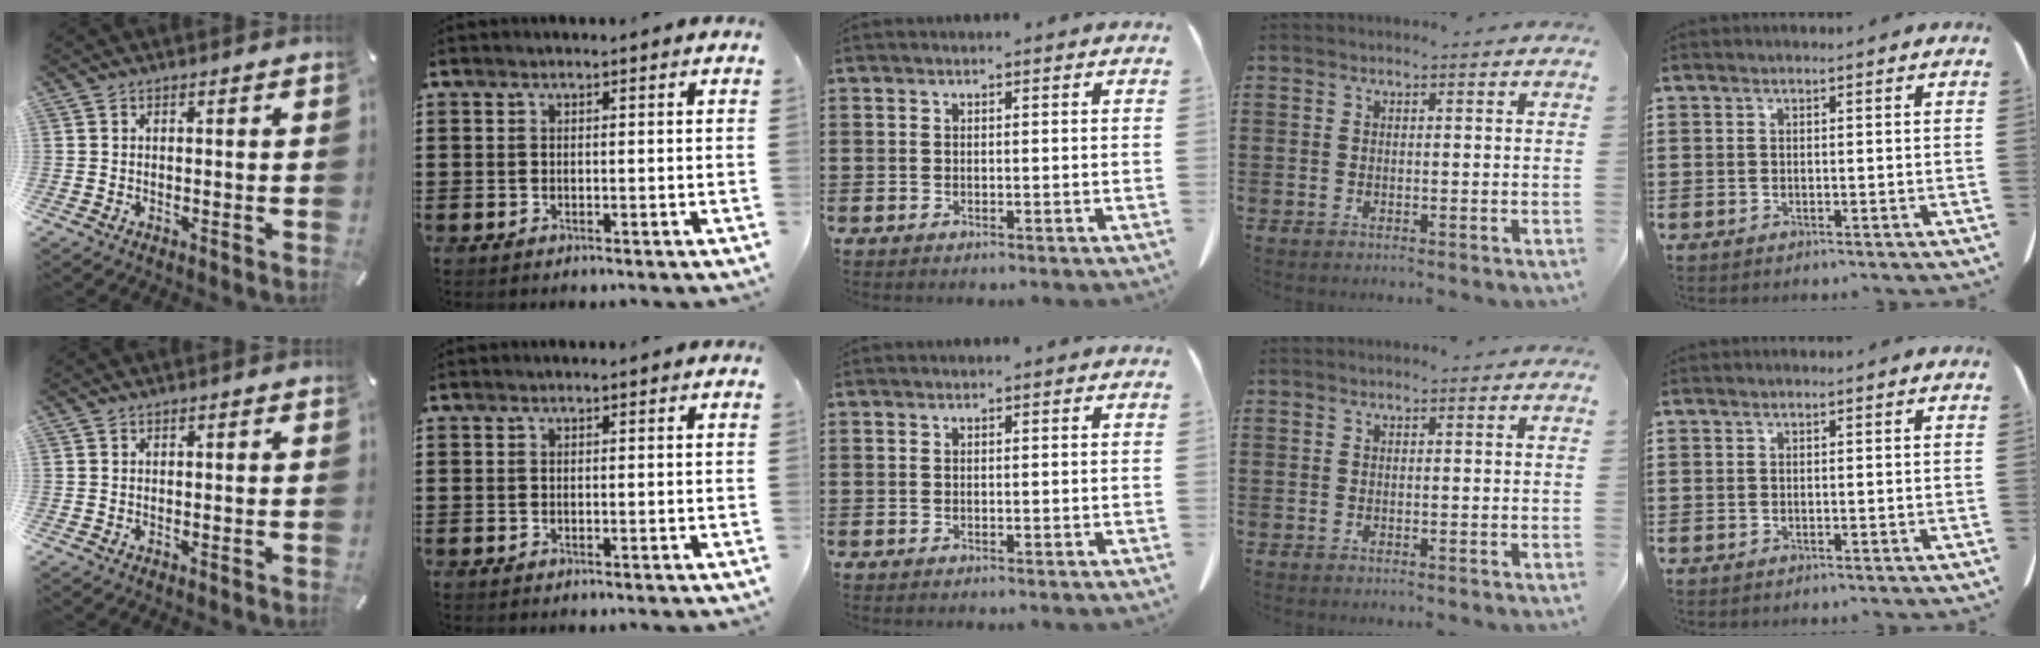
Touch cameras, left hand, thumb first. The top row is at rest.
{}